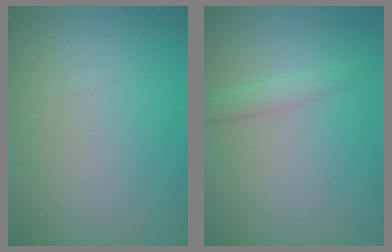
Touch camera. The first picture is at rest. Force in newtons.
{"total": 1.3, "press": 1.3, "slide": 0.0}